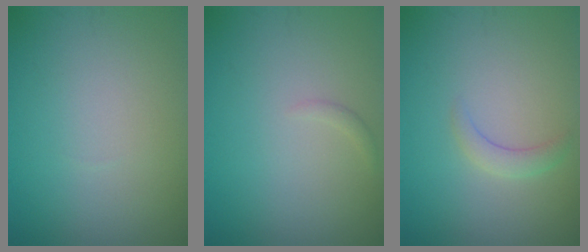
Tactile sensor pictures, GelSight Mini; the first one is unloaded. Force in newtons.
{"total": 0.6, "press": 0.6, "slide": 0.1}
{"total": 1.5, "press": 1.5, "slide": 0.3}